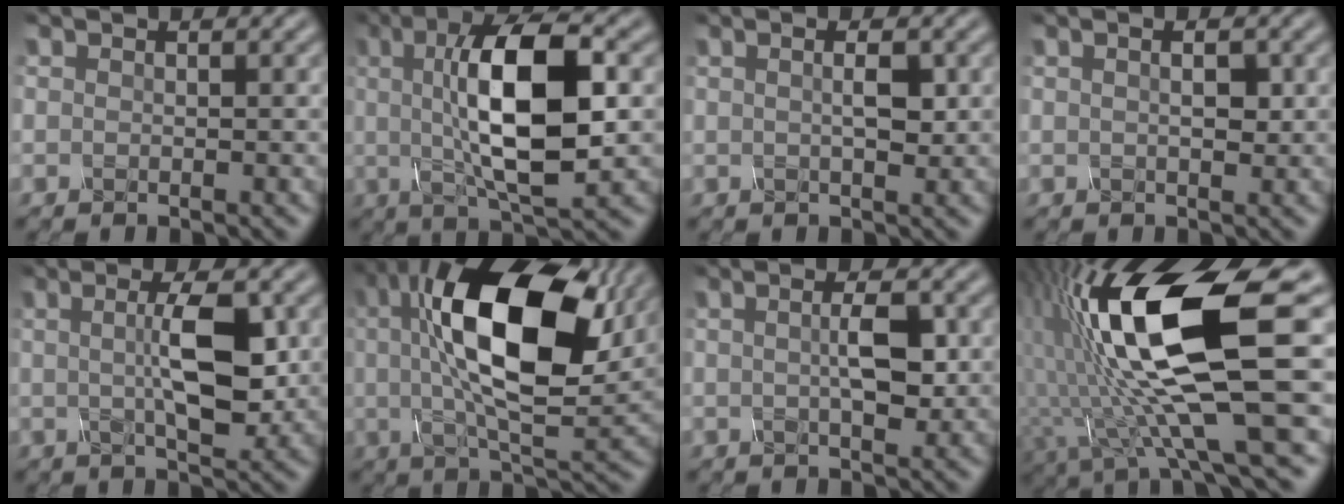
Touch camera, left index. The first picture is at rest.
{"total": 10.9, "force": [1.1, 3.5, 10.3], "torque": [-0.164, 0.009, 0.017]}
{"total": 2.3, "force": [0.5, 0.5, 2.2], "torque": [-0.031, -0.002, 0.009]}
{"total": 2.2, "force": [0.7, 0.8, 2.0], "torque": [-0.018, 0.000, 0.004]}
{"total": 6.0, "force": [0.8, 1.5, 5.8], "torque": [-0.094, 0.003, 0.014]}
{"total": 14.5, "force": [3.7, 6.2, 12.6], "torque": [-0.215, 0.008, 0.056]}
{"total": 3.5, "force": [0.5, 0.8, 3.4], "torque": [-0.060, 0.003, 0.007]}
{"total": 15.1, "force": [2.1, 4.2, 14.3], "torque": [-0.261, -0.008, 0.039]}